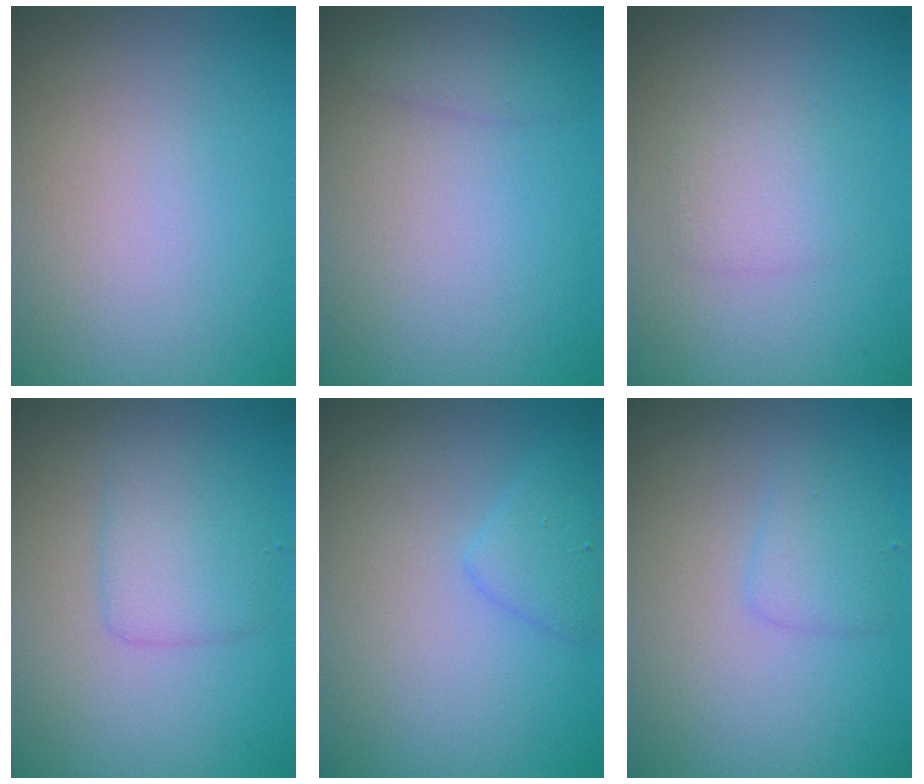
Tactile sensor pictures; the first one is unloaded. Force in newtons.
{"total": 1.3, "press": 1.3, "slide": 0.0}
{"total": 1.9, "press": 1.9, "slide": 0.1}
{"total": 2.7, "press": 2.7, "slide": 0.1}
{"total": 1.8, "press": 1.8, "slide": 0.1}
{"total": 1.8, "press": 1.8, "slide": 0.0}